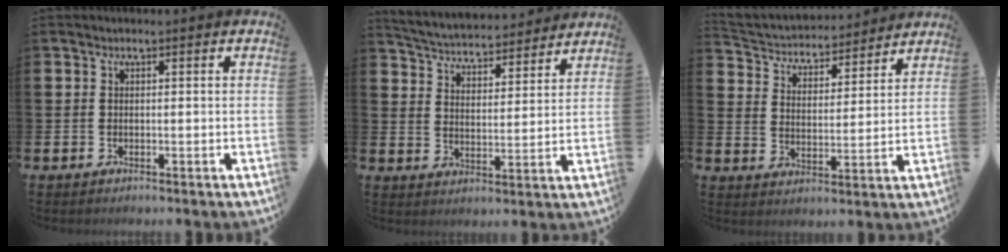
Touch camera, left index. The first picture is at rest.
{"total": 4.7, "force": [4.7, 0.8, 0.3], "torque": [-0.033, -0.042, 0.077]}
{"total": 4.3, "force": [4.0, 1.6, 0.2], "torque": [-0.034, -0.037, 0.061]}